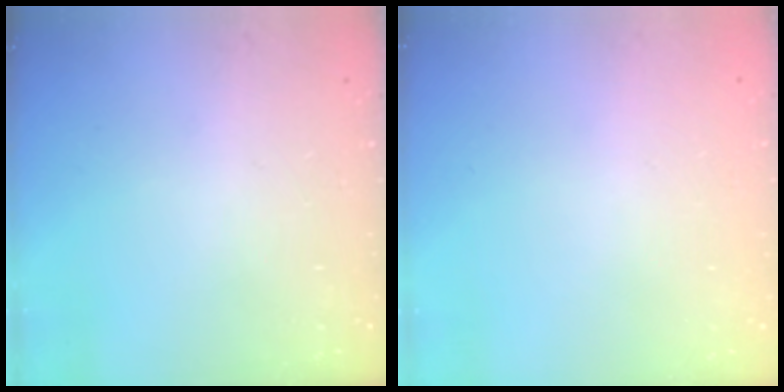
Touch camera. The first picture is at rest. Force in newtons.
{"total": 0.0}